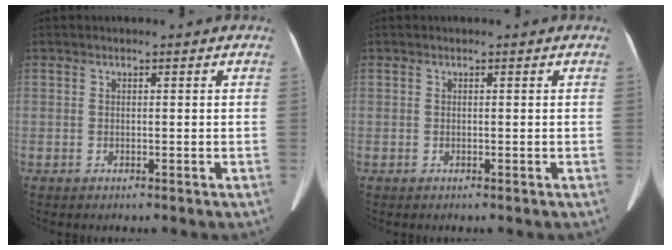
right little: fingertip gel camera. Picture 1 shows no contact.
{"total": 0.0}